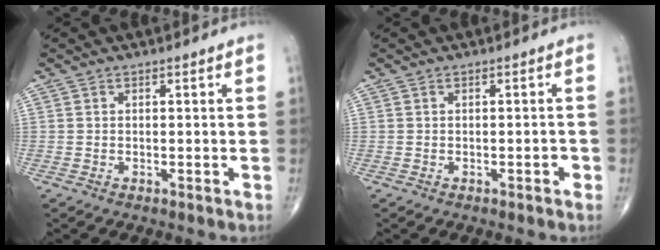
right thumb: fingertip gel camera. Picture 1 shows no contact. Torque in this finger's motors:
{"motor_torque": [0.57, 0.58, -0.02, -0.67, 0.14]}